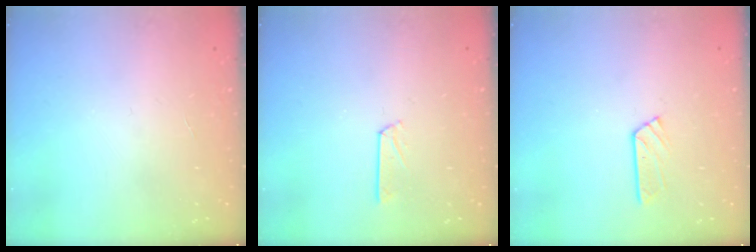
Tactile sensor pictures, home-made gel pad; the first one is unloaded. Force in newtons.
{"total": 3.3, "press": 3.3, "slide": 0.3}
{"total": 4.0, "press": 3.9, "slide": 0.3}